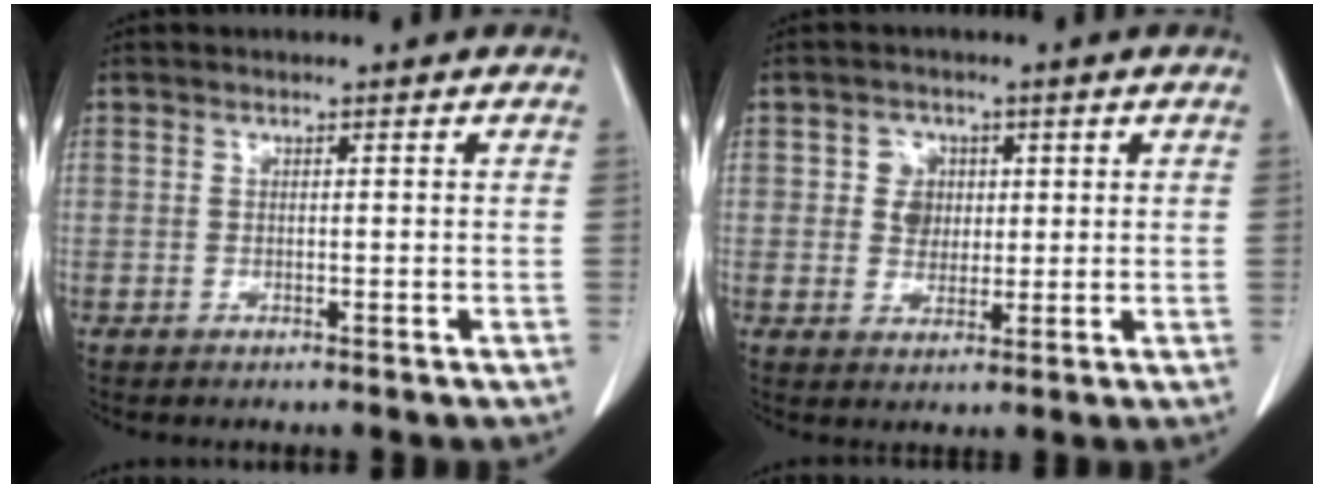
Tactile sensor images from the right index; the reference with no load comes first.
{"total": 4.1, "force": [1.1, 3.7, 1.6], "torque": [-0.025, 0.010, 0.020]}